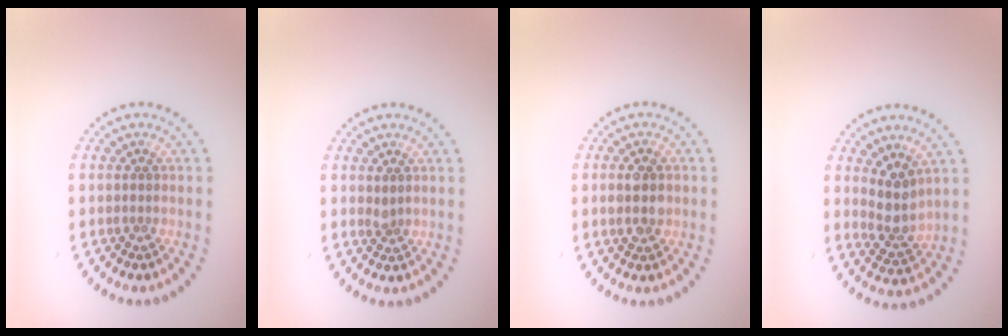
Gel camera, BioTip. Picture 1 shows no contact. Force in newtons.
{"total": 0.6, "press": 0.5, "slide": 0.4}
{"total": 2.4, "press": 2.4, "slide": 0.2}
{"total": 2.9, "press": 2.3, "slide": 1.7}